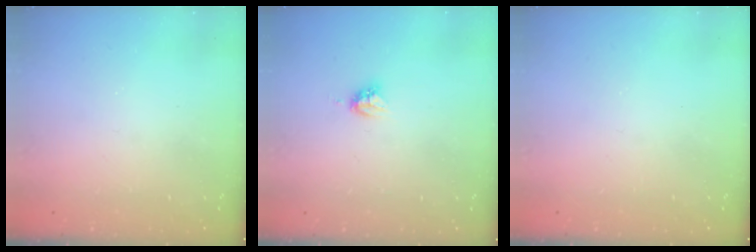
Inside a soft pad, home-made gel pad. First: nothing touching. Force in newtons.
{"total": 4.0, "press": 3.9, "slide": 0.7}
{"total": 0.0}